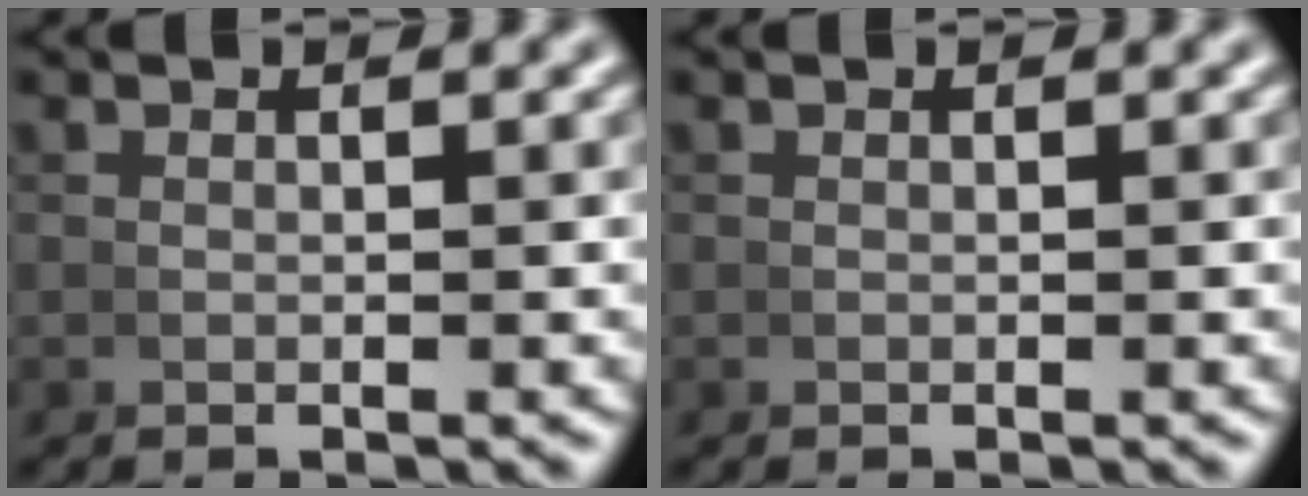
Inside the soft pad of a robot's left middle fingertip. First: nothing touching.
{"total": 0.0}